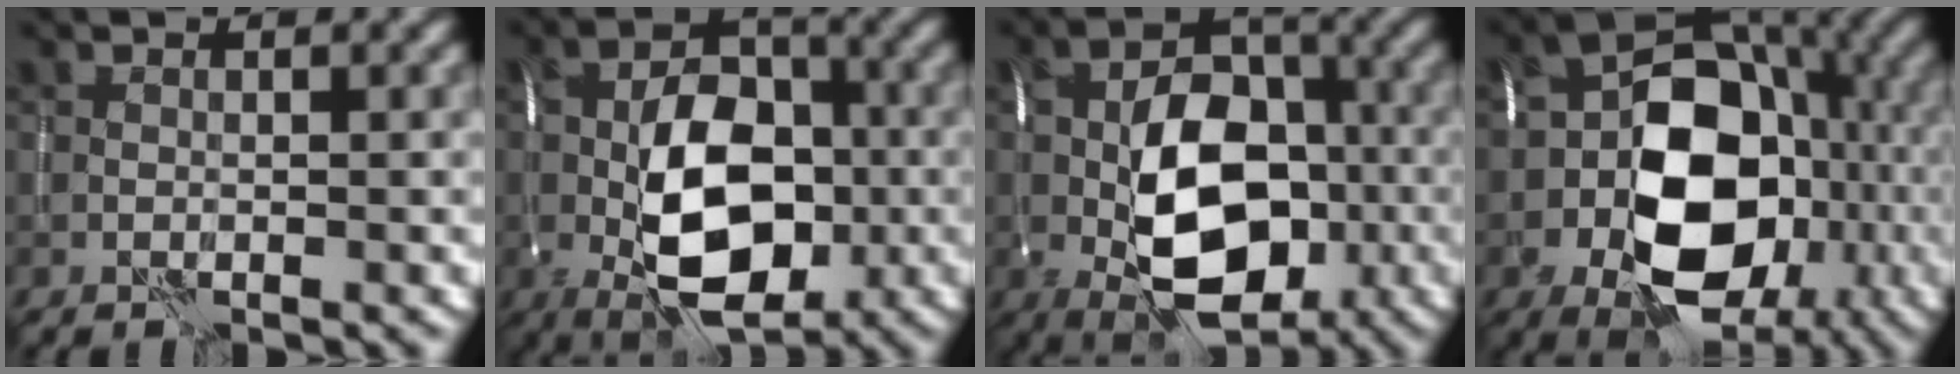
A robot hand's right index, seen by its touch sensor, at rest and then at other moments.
{"total": 11.2, "force": [-2.2, 6.5, 8.9], "torque": [-0.142, 0.004, -0.046]}
{"total": 12.5, "force": [-2.7, 7.7, 9.5], "torque": [-0.144, -0.003, -0.054]}
{"total": 13.9, "force": [-3.5, 9.3, 9.6], "torque": [-0.123, -0.007, -0.064]}